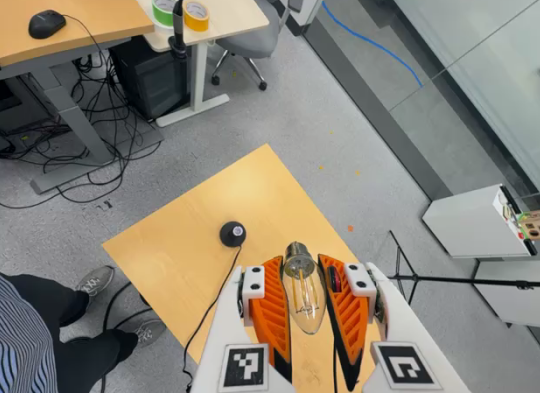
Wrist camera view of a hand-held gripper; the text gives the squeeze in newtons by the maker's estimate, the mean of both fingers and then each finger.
{"total": 23.9, "left": 25.7, "right": 22.1}